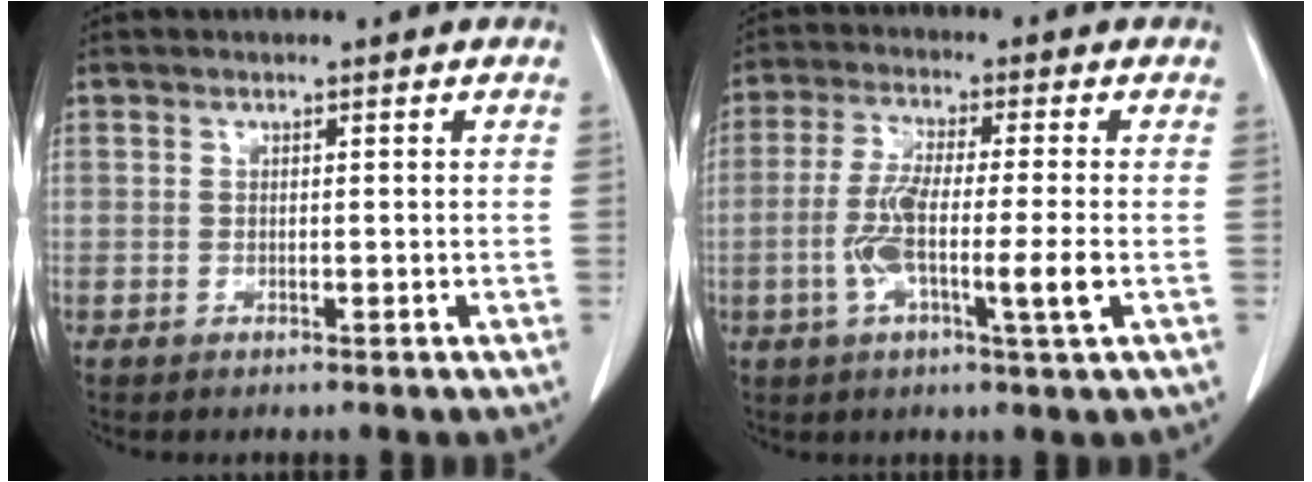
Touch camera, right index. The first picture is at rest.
{"total": 9.0, "force": [-1.9, 0.4, 8.8], "torque": [-0.166, -0.008, -0.040]}